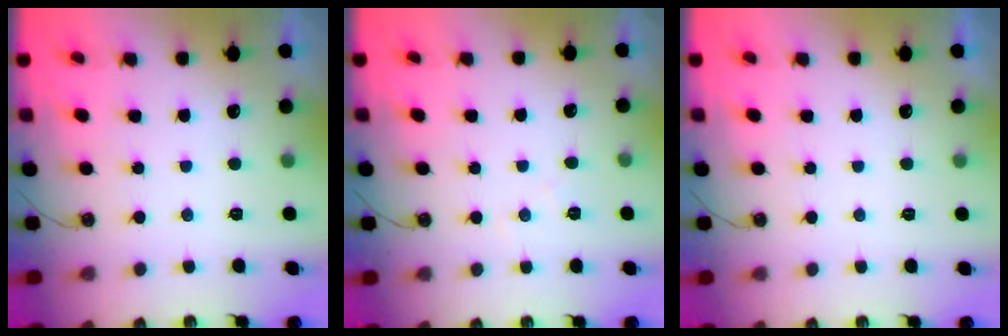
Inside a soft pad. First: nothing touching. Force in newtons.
{"total": 4.4, "press": 4.3, "slide": 0.7}
{"total": 2.7, "press": 2.7, "slide": 0.4}